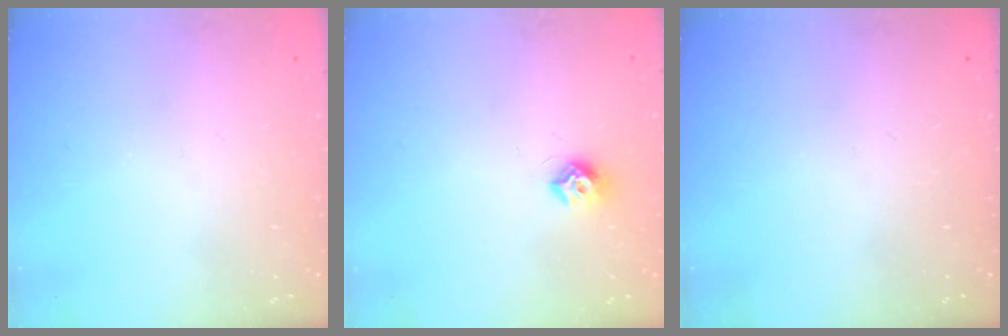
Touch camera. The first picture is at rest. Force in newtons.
{"total": 7.7, "press": 7.7, "slide": 0.7}
{"total": 0.0}